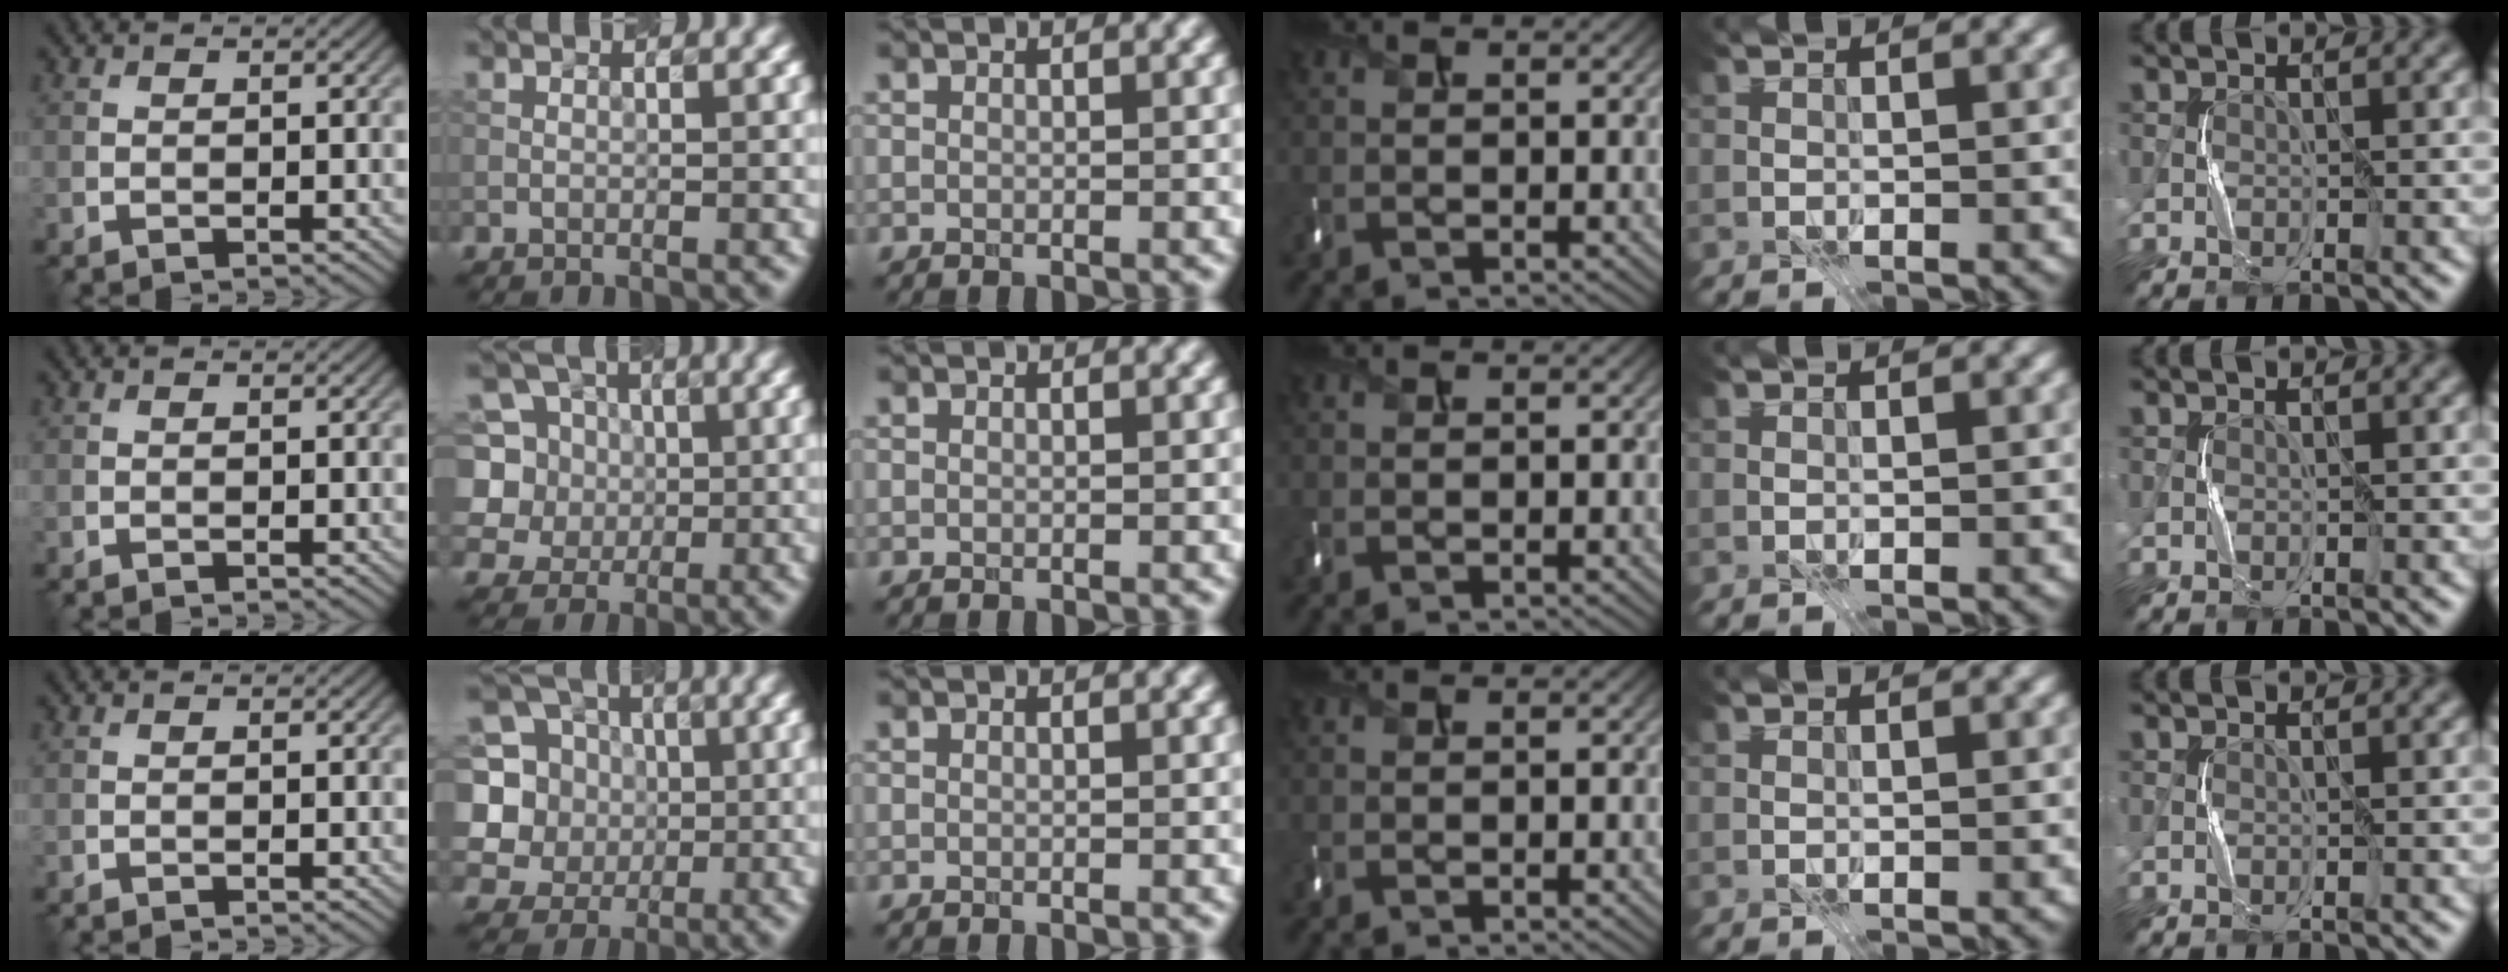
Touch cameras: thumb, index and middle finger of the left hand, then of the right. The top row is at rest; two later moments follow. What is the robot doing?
{"motion": "press", "object": "keyboard"}